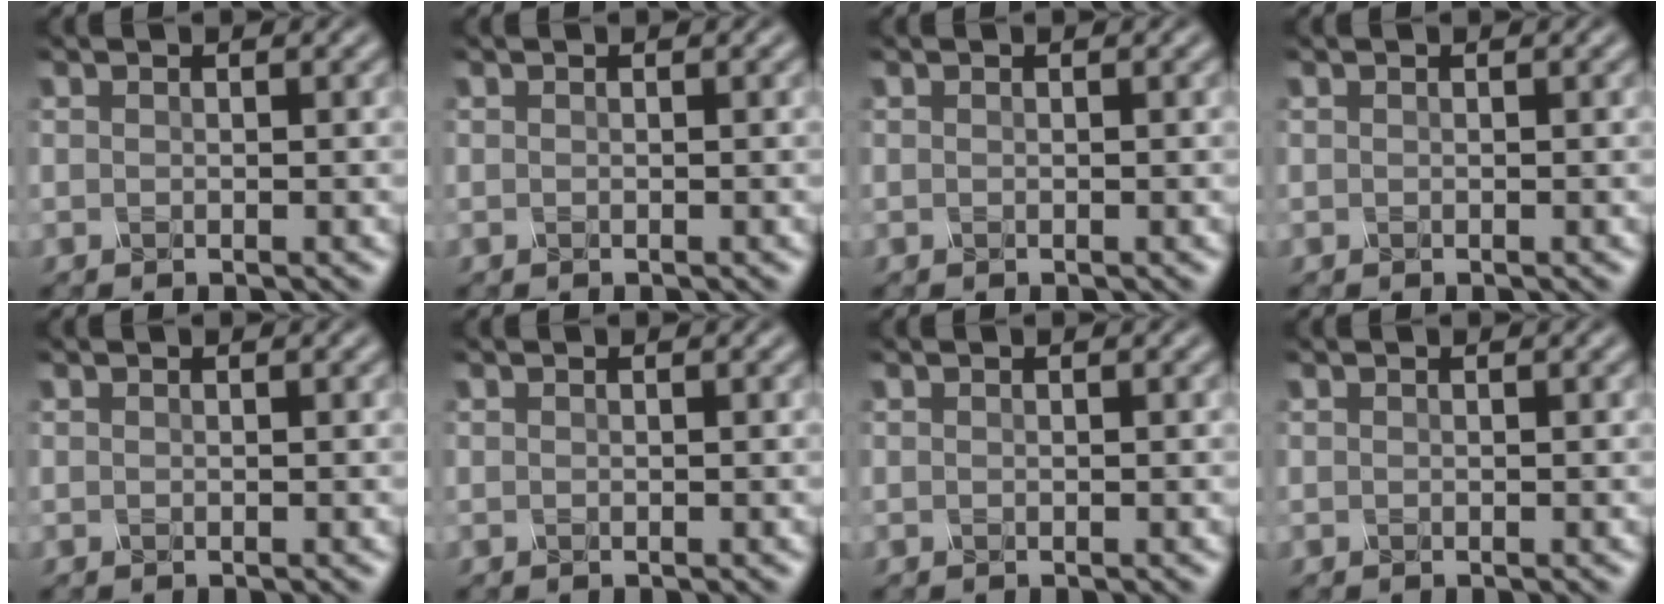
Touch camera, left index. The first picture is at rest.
{"total": 0.0}
{"total": 0.0}
{"total": 0.0}
{"total": 0.0}
{"total": 0.0}
{"total": 0.0}
{"total": 0.0}